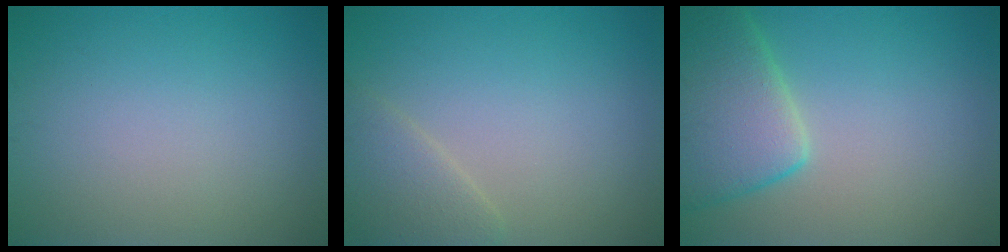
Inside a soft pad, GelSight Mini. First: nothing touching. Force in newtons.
{"total": 2.5, "press": 2.5, "slide": 0.2}
{"total": 6.9, "press": 6.9, "slide": 0.5}